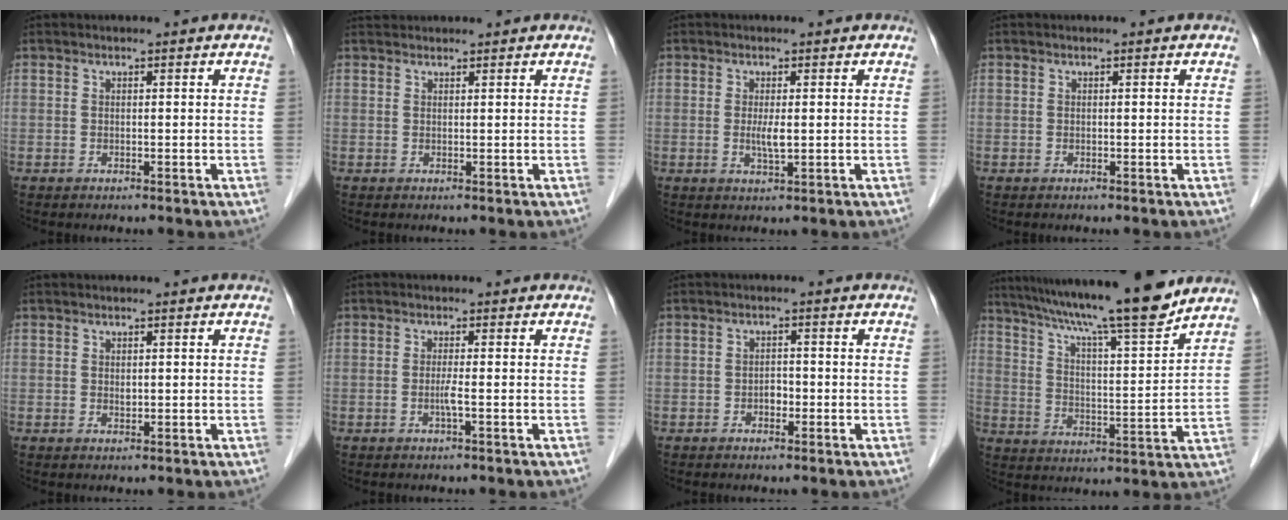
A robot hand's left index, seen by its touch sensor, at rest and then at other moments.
{"total": 1.8, "force": [1.8, 0.4, 0.2], "torque": [-0.009, 0.026, 0.034]}
{"total": 2.5, "force": [0.0, 0.4, 2.5], "torque": [-0.052, -0.005, 0.002]}
{"total": 0.0}
{"total": 0.7, "force": [0.2, 0.4, 0.5], "torque": [-0.011, -0.001, 0.005]}
{"total": 1.4, "force": [-0.5, -0.3, 1.3], "torque": [-0.029, -0.002, -0.010]}
{"total": 1.6, "force": [-0.7, 1.0, 1.1], "torque": [-0.015, 0.005, -0.011]}
{"total": 17.9, "force": [15.1, -0.1, 9.6], "torque": [-0.159, 0.005, 0.235]}